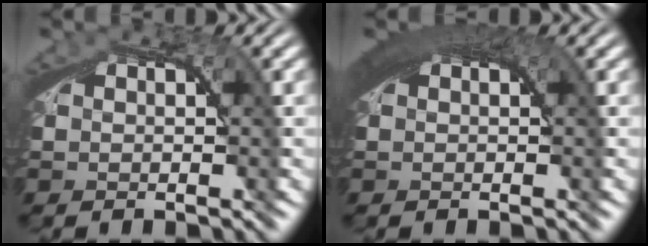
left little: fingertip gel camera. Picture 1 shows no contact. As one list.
[{"total": 4.4, "force": [1.8, 1.5, 3.7], "torque": [-0.050, 0.015, 0.023]}]